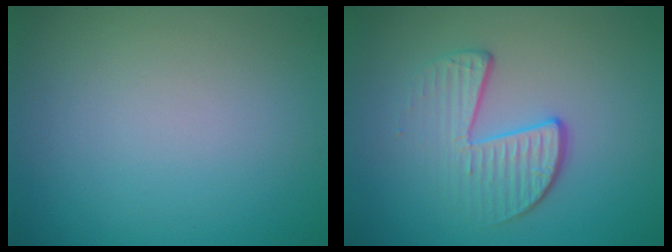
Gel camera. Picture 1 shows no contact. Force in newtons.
{"total": 4.0, "press": 2.7, "slide": 2.9}